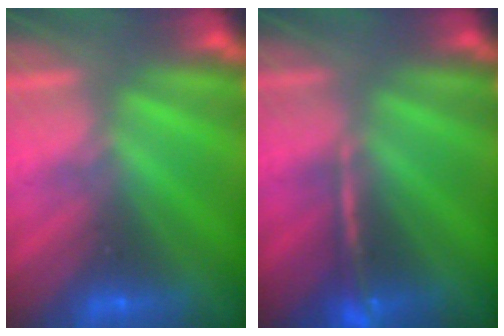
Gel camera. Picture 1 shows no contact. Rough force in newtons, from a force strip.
{"total": 2.4}